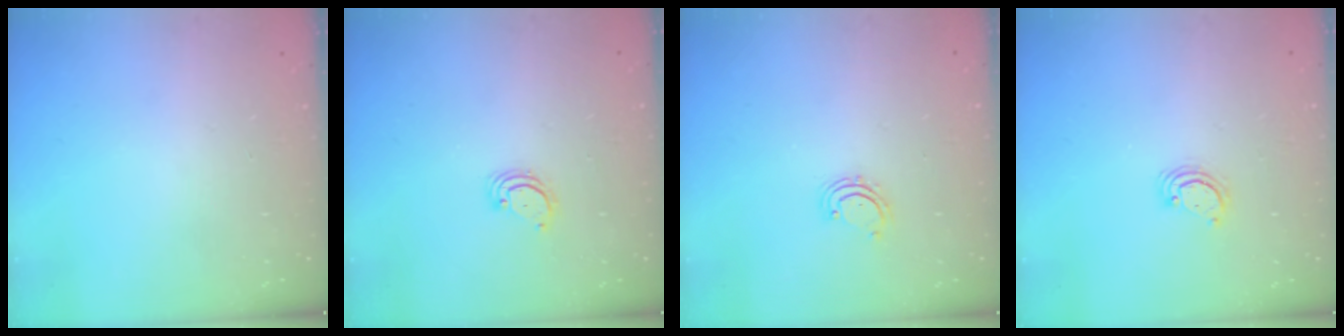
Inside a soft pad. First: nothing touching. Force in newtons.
{"total": 2.8, "press": 2.8, "slide": 0.2}
{"total": 2.7, "press": 2.6, "slide": 0.5}
{"total": 2.6, "press": 2.6, "slide": 0.3}